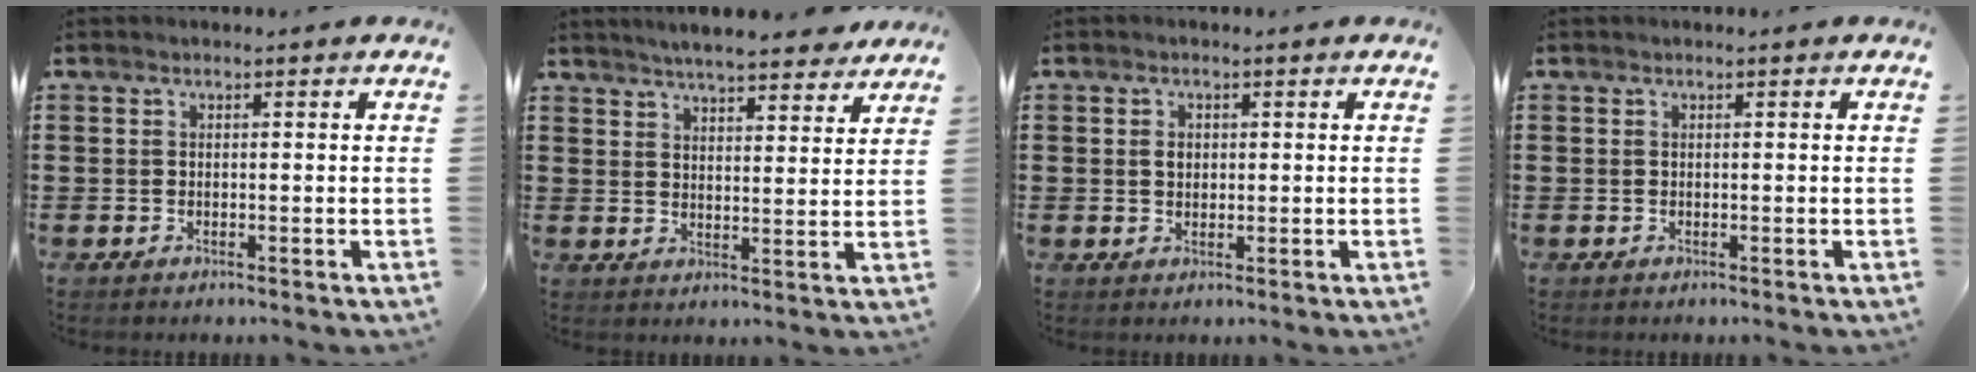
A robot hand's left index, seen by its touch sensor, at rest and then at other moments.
{"total": 5.4, "force": [5.2, 0.3, 1.4], "torque": [-0.038, -0.021, 0.093]}
{"total": 1.6, "force": [0.3, 1.2, 1.0], "torque": [-0.022, 0.008, 0.005]}
{"total": 0.0}